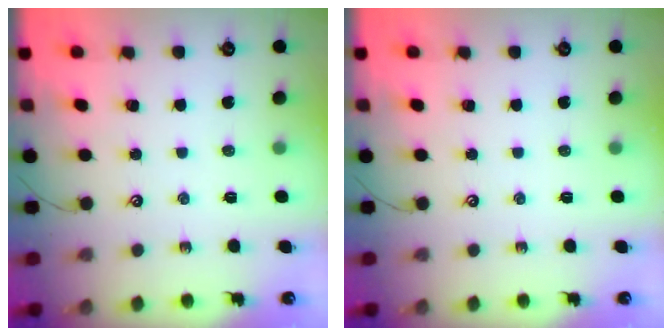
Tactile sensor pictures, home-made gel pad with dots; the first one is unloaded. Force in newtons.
{"total": 0.0}